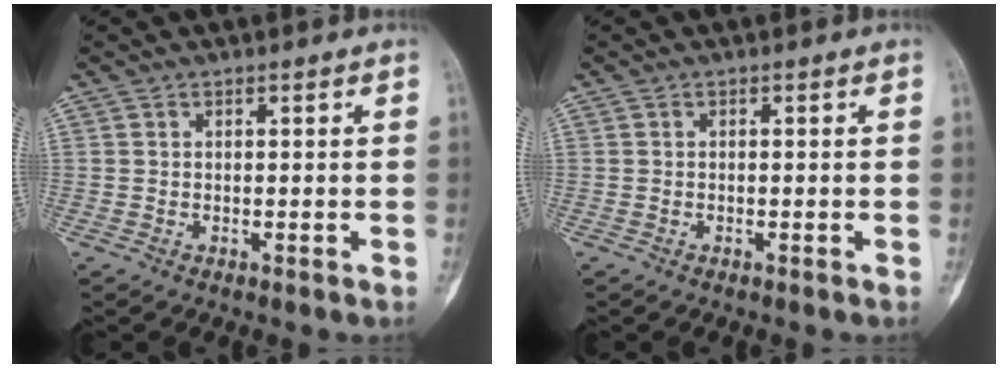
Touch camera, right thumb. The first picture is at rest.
{"total": 0.0}